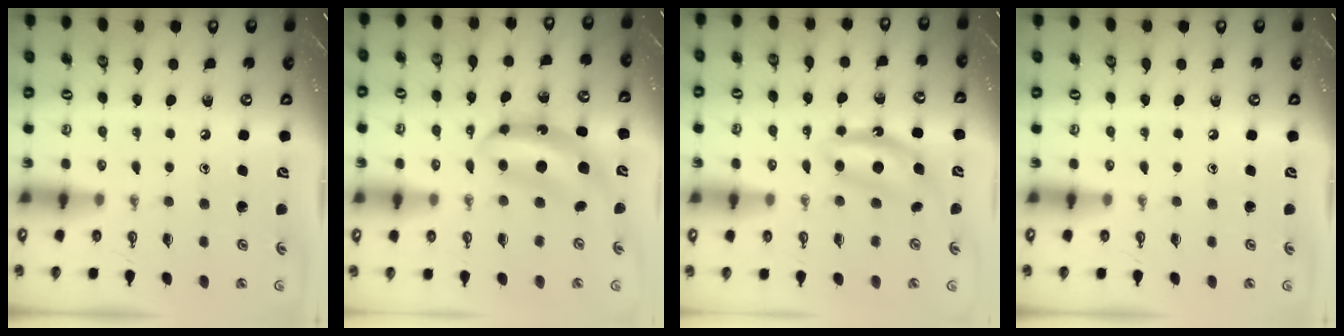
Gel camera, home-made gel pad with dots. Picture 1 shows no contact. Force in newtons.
{"total": 8.0, "press": 7.9, "slide": 0.7}
{"total": 7.8, "press": 7.8, "slide": 0.9}
{"total": 0.0}